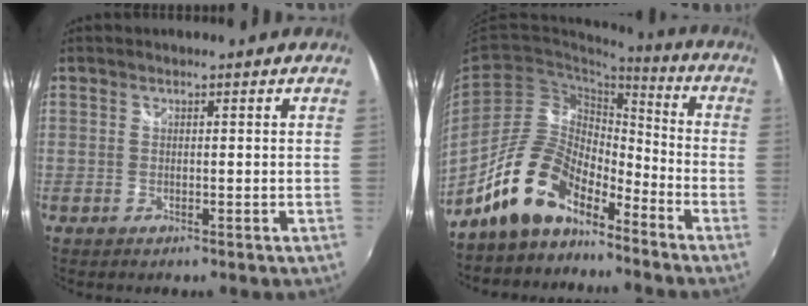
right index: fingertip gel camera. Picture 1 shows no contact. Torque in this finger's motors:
{"motor_torque": [1.10, -1.04, 0.77, 0.21]}